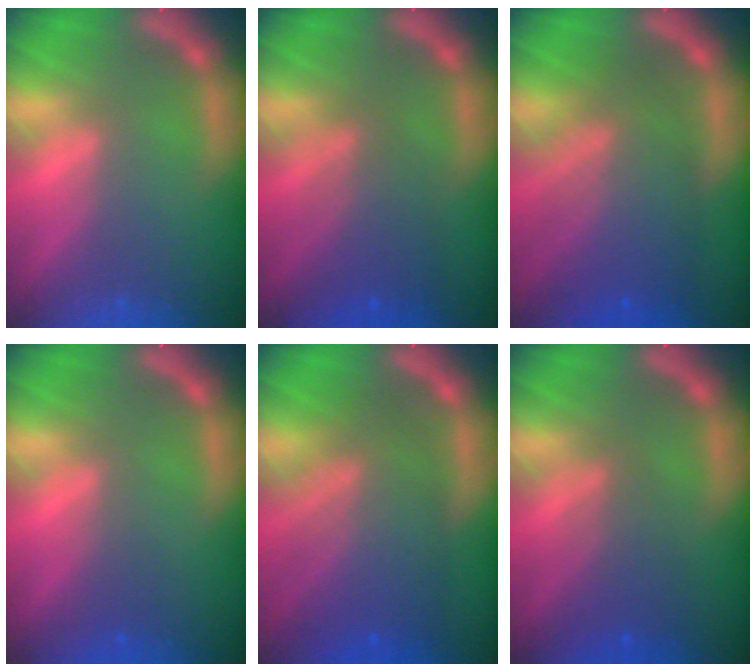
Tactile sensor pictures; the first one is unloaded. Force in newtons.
{"total": 4.6}
{"total": 8.5}
{"total": 1.0}
{"total": 8.5}
{"total": 3.6}